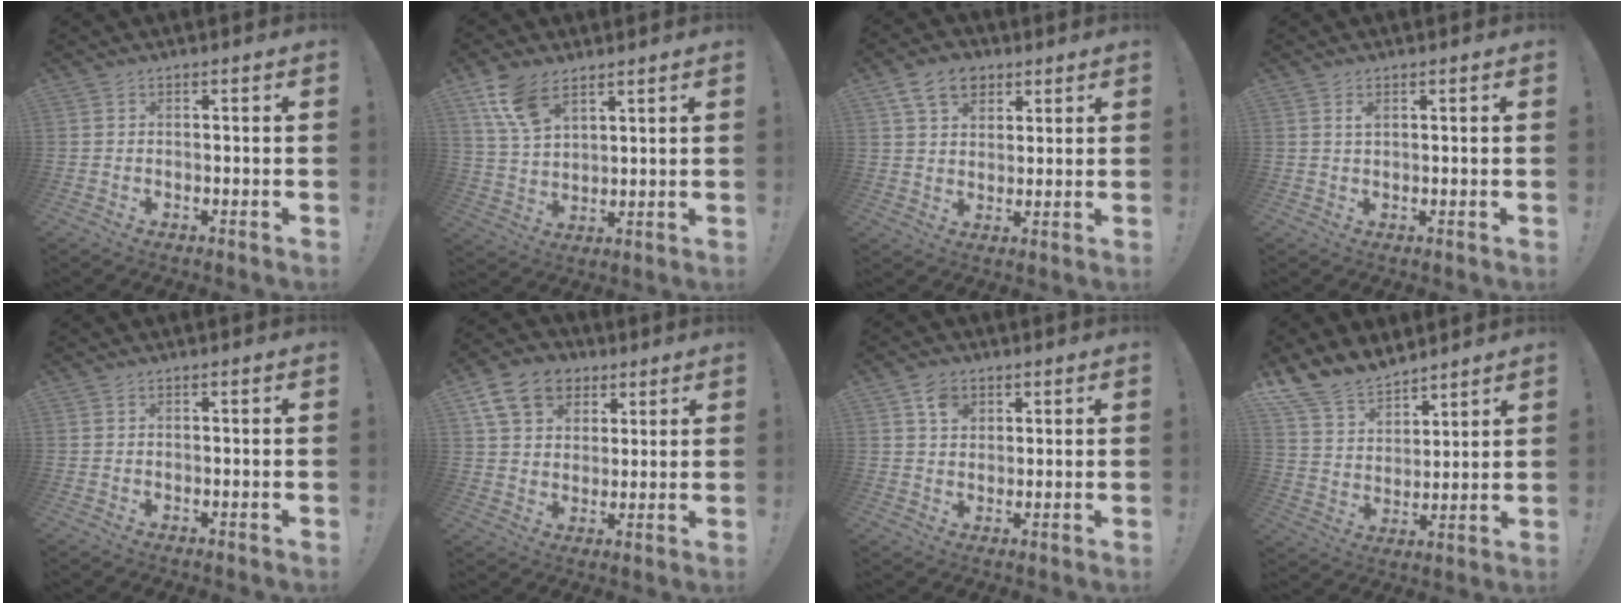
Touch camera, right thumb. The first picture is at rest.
{"total": 10.7, "force": [6.8, 5.5, 6.1], "torque": [-0.109, -0.026, 0.134]}
{"total": 10.2, "force": [5.6, 7.2, 4.6], "torque": [-0.071, -0.017, 0.109]}
{"total": 1.4, "force": [0.7, 0.6, 1.1], "torque": [-0.018, 0.000, 0.011]}
{"total": 0.0}
{"total": 14.3, "force": [6.7, 10.7, 6.8], "torque": [-0.104, -0.026, 0.132]}
{"total": 5.3, "force": [2.6, 4.2, 1.9], "torque": [-0.019, -0.007, 0.046]}
{"total": 13.1, "force": [11.6, 5.5, 2.8], "torque": [-0.076, -0.087, 0.222]}